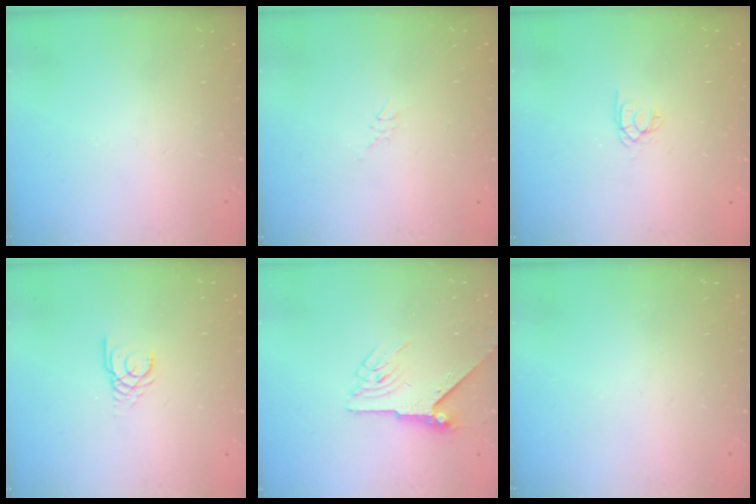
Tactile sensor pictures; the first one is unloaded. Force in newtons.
{"total": 2.6, "press": 2.6, "slide": 0.2}
{"total": 1.9, "press": 1.9, "slide": 0.2}
{"total": 3.0, "press": 3.0, "slide": 0.4}
{"total": 6.0, "press": 6.0, "slide": 0.7}
{"total": 0.0}